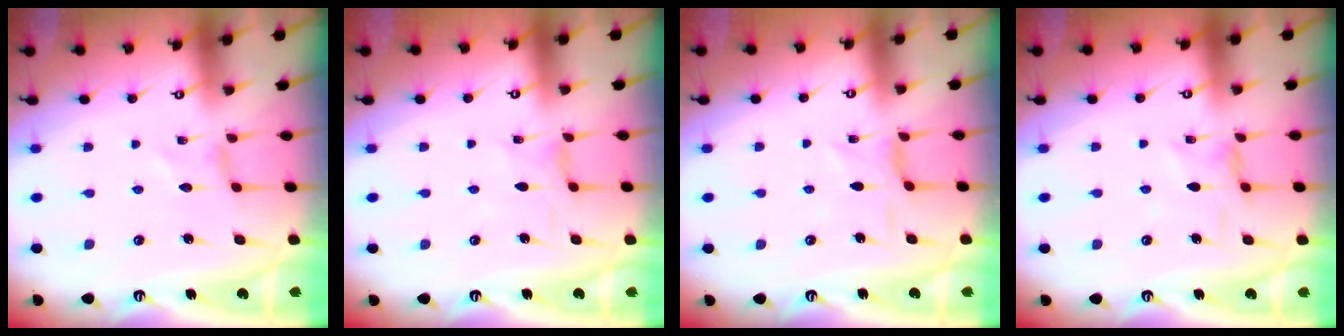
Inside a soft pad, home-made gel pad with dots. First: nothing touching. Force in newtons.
{"total": 0.6, "press": 0.6, "slide": 0.2}
{"total": 2.1, "press": 2.1, "slide": 0.5}
{"total": 2.2, "press": 2.1, "slide": 0.5}